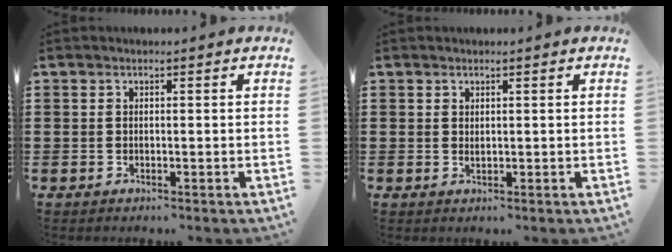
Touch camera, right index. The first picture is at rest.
{"total": 0.7, "force": [0.4, 0.2, 0.6], "torque": [-0.011, 0.002, 0.007]}